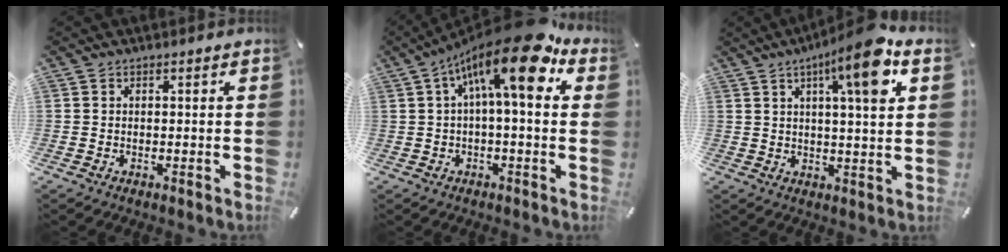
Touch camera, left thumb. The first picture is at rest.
{"total": 17.3, "force": [7.2, 4.4, 15.1], "torque": [-0.255, -0.040, 0.108]}
{"total": 13.0, "force": [5.7, 2.3, 11.5], "torque": [-0.177, -0.016, 0.084]}